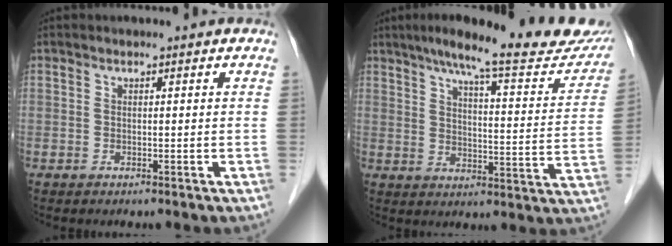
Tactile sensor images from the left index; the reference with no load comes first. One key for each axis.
{"total": 23.0, "fx": 19.1, "fy": 2.8, "fz": 12.4, "tx": -0.172, "ty": -0.019, "tz": 0.241}